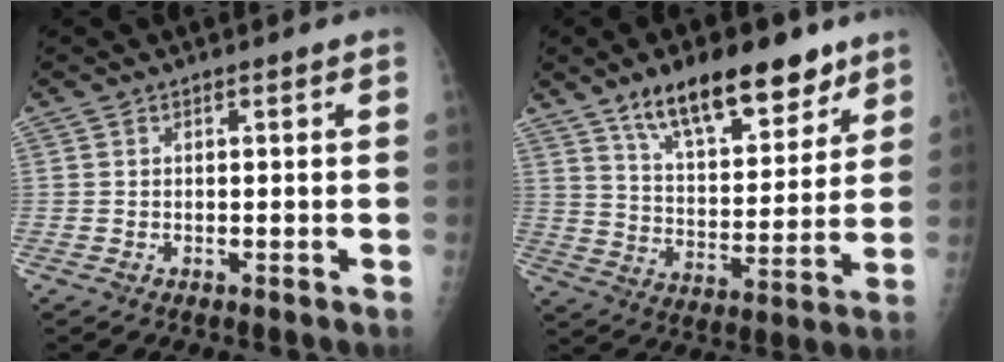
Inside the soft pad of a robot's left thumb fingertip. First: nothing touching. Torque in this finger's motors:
{"motor_torque": [1.19, 1.14, 1.09, -0.86, 0.16]}